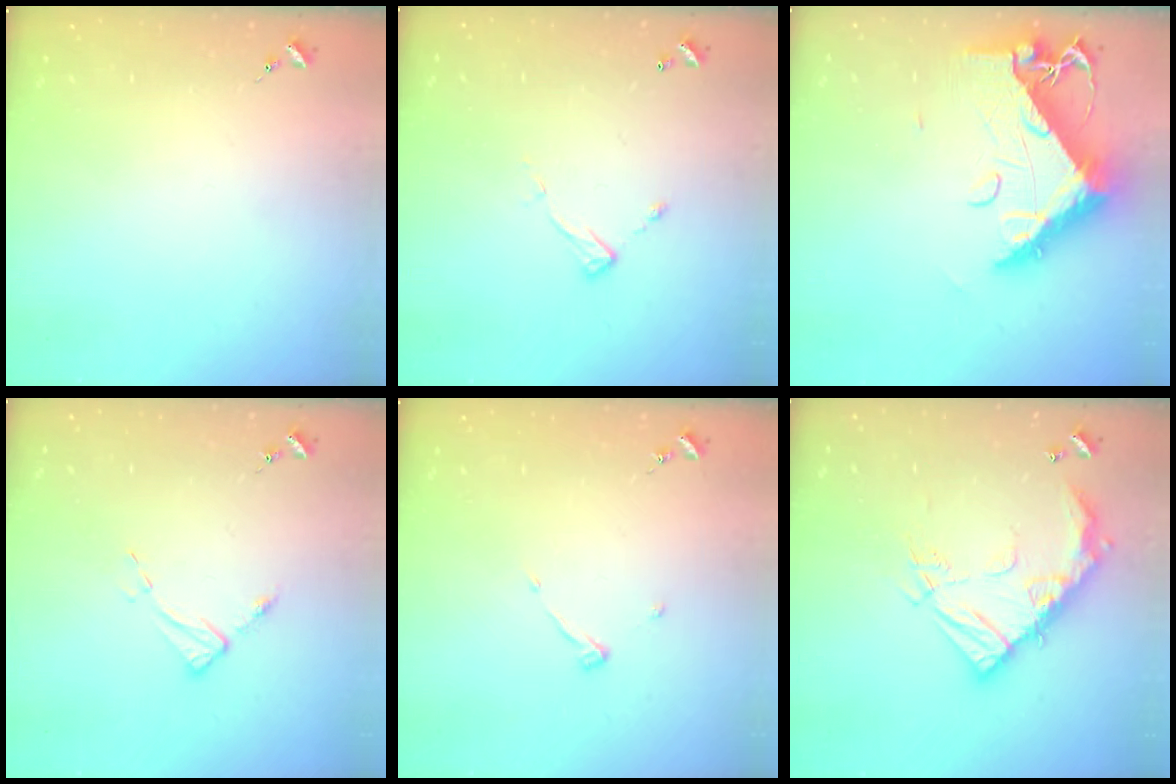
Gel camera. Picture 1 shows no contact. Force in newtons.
{"total": 7.3, "press": 7.3, "slide": 0.4}
{"total": 15.2, "press": 15.1, "slide": 1.3}
{"total": 6.5, "press": 6.5, "slide": 0.5}
{"total": 3.9, "press": 3.9, "slide": 0.5}
{"total": 19.4, "press": 19.2, "slide": 2.1}